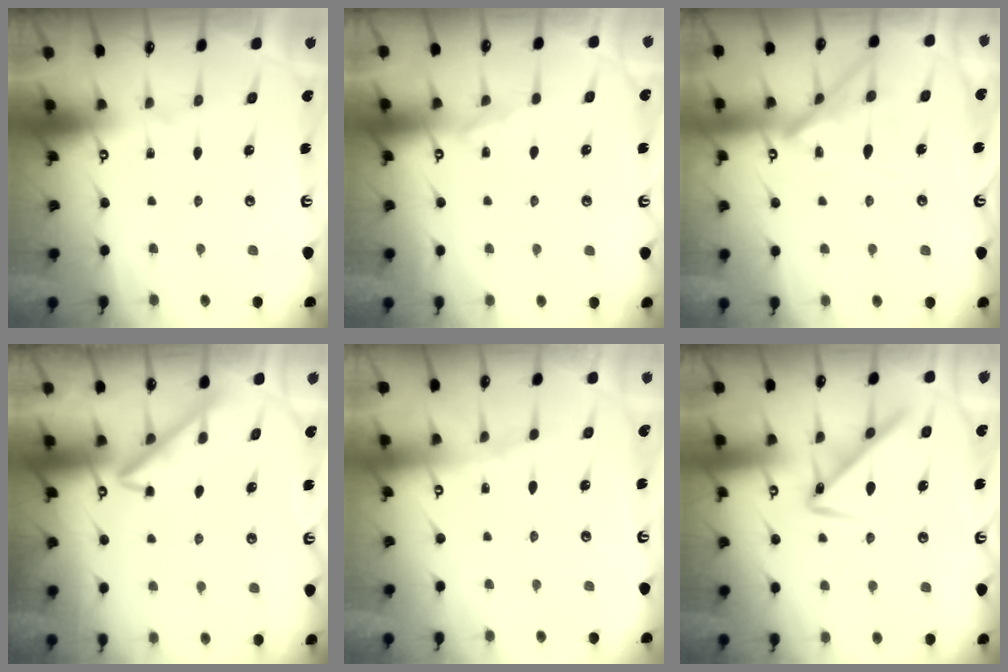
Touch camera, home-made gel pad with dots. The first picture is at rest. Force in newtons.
{"total": 4.0, "press": 4.0, "slide": 0.5}
{"total": 11.6, "press": 11.6, "slide": 0.8}
{"total": 4.0, "press": 3.9, "slide": 0.5}
{"total": 2.2, "press": 2.1, "slide": 0.5}
{"total": 9.4, "press": 9.3, "slide": 0.6}